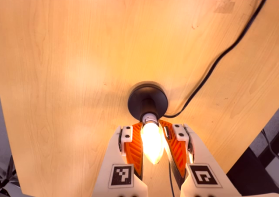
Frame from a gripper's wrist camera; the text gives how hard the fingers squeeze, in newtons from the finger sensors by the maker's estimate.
{"total": 19.3, "left": 19.8, "right": 18.9}